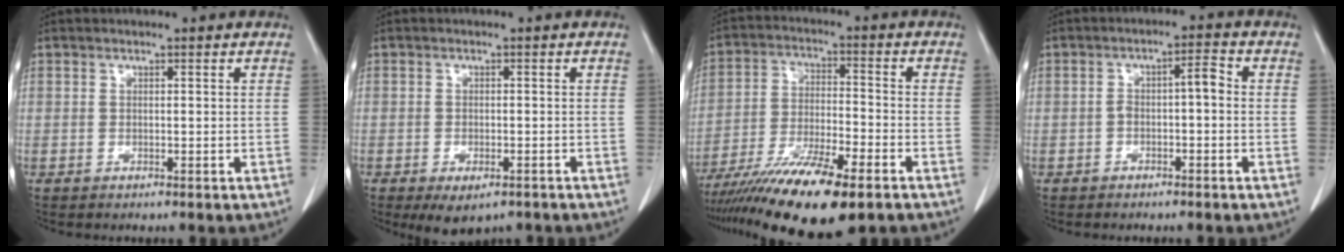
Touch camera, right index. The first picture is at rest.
{"total": 5.0, "force": [-3.3, 2.3, 2.9], "torque": [-0.041, -0.006, -0.043]}
{"total": 15.1, "force": [-10.5, 2.0, 10.6], "torque": [-0.194, -0.037, -0.183]}
{"total": 3.4, "force": [-0.5, 0.9, 3.3], "torque": [-0.053, 0.019, -0.008]}